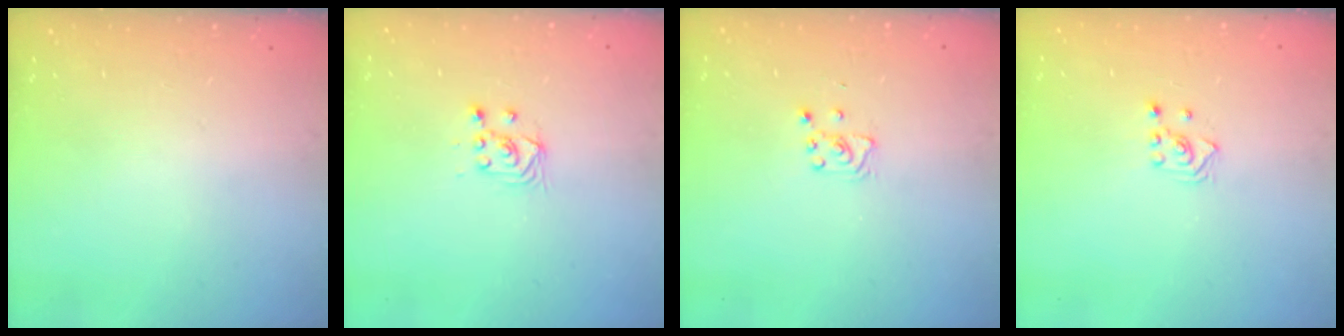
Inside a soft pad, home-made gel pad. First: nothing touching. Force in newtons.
{"total": 2.9, "press": 2.7, "slide": 1.0}
{"total": 4.1, "press": 4.1, "slide": 0.4}
{"total": 2.5, "press": 2.3, "slide": 1.0}